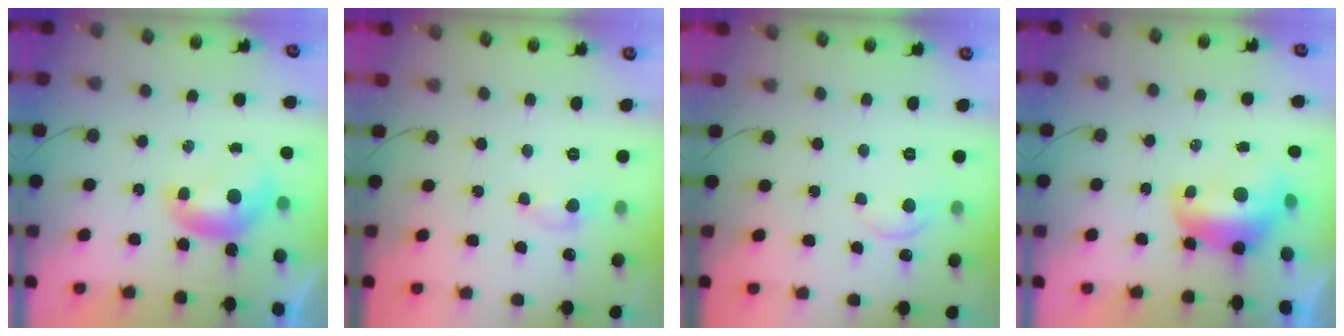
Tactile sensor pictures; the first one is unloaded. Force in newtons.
{"total": 0.6, "press": 0.2, "slide": 0.5}
{"total": 1.9, "press": 1.7, "slide": 0.7}
{"total": 2.4, "press": 2.2, "slide": 0.8}